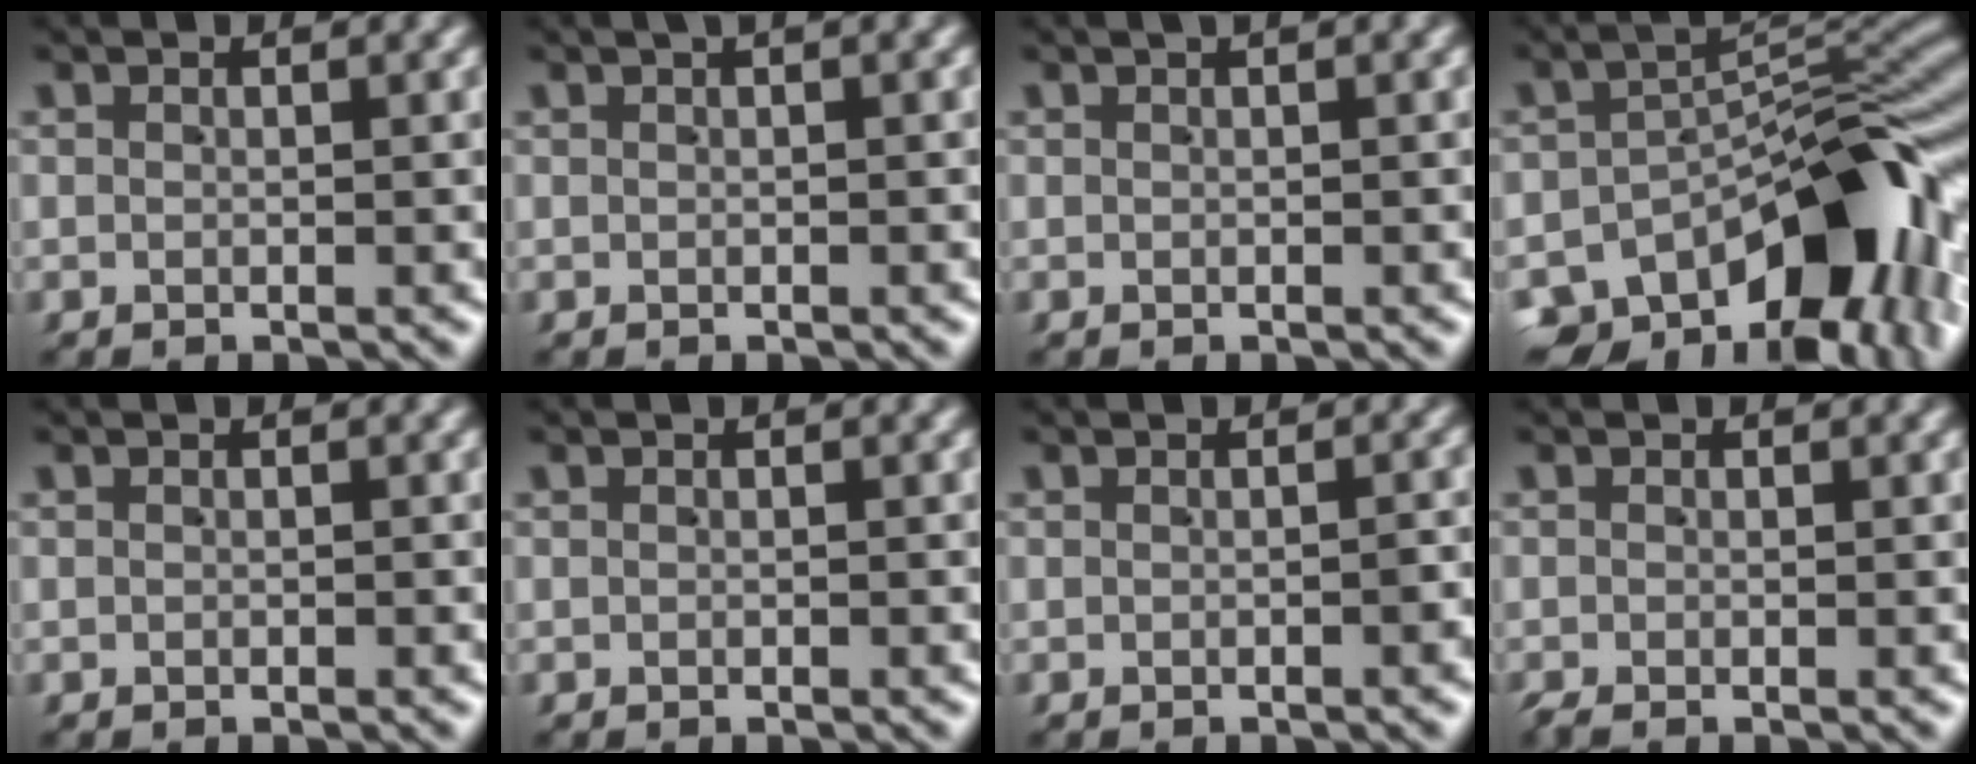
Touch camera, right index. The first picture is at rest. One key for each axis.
{"total": 1.0, "fx": 0.4, "fy": 0.2, "fz": 0.8, "tx": -0.008, "ty": 0.012, "tz": 0.003}
{"total": 0.6, "fx": 0.3, "fy": 0.1, "fz": 0.5, "tx": -0.007, "ty": 0.008, "tz": 0.002}
{"total": 14.6, "fx": -7.5, "fy": 7.6, "fz": 9.9, "tx": -0.135, "ty": -0.016, "tz": -0.107}
{"total": 0.0}
{"total": 0.0}
{"total": 0.7, "fx": -0.5, "fy": 0.1, "fz": 0.6, "tx": -0.007, "ty": 0.003, "tz": -0.007}
{"total": 0.8, "fx": -0.7, "fy": 0.1, "fz": 0.2, "tx": 0.000, "ty": -0.005, "tz": -0.011}